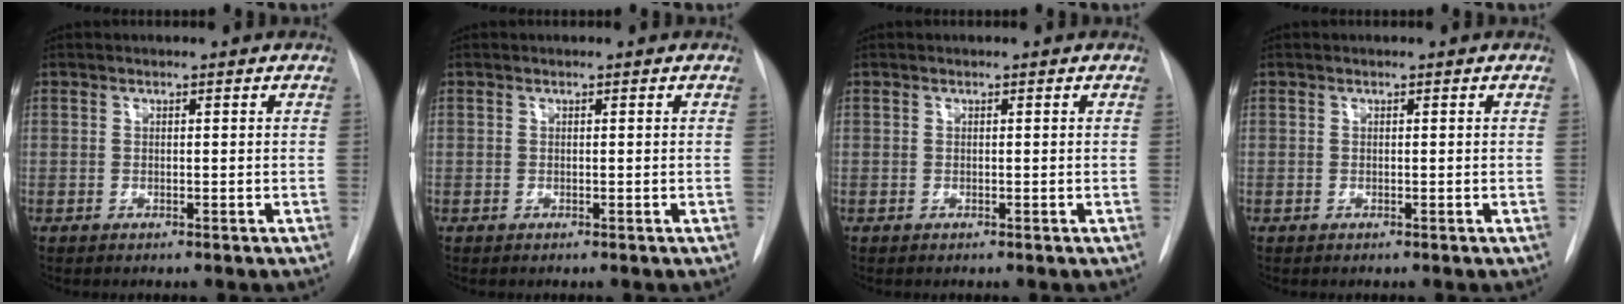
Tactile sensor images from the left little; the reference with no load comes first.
{"total": 0.0}
{"total": 0.0}
{"total": 0.0}